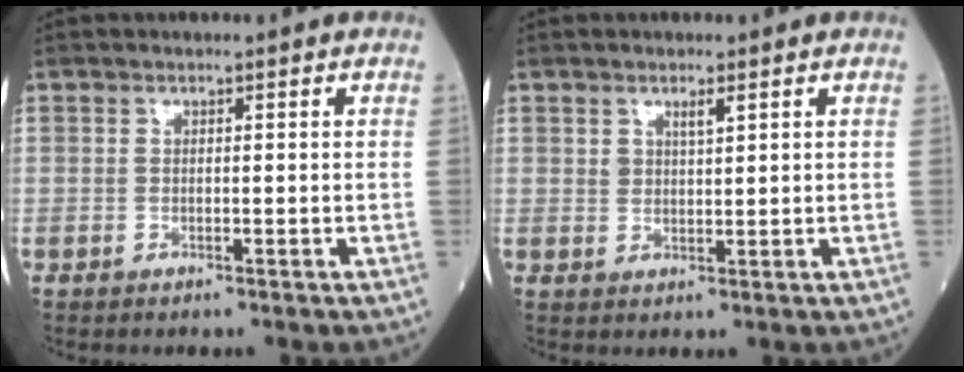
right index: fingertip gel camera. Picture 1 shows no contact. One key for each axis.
{"total": 2.2, "fx": 1.3, "fy": 0.6, "fz": 1.6, "tx": -0.031, "ty": -0.001, "tz": 0.025}